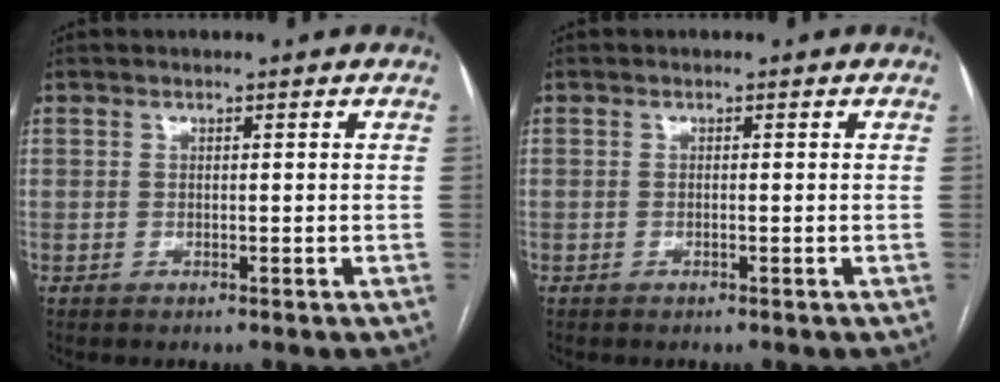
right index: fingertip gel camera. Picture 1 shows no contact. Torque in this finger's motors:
{"motor_torque": [0.17, 0.11, 0.05, 0.01]}